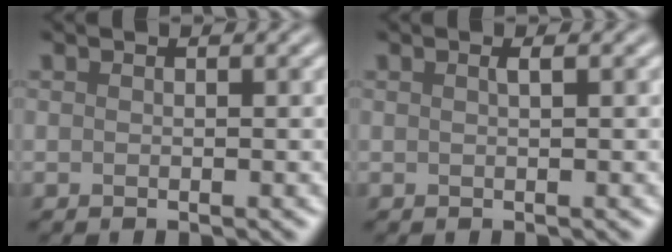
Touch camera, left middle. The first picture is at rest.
{"total": 0.9, "force": [0.3, 0.3, 0.8], "torque": [-0.008, 0.004, 0.003]}